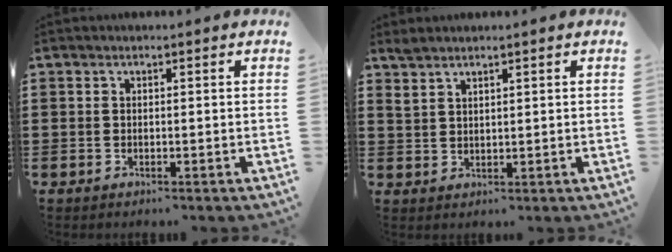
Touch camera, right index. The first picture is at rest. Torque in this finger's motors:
{"motor_torque": [-0.02, 0.02, 0.02, 0.01]}